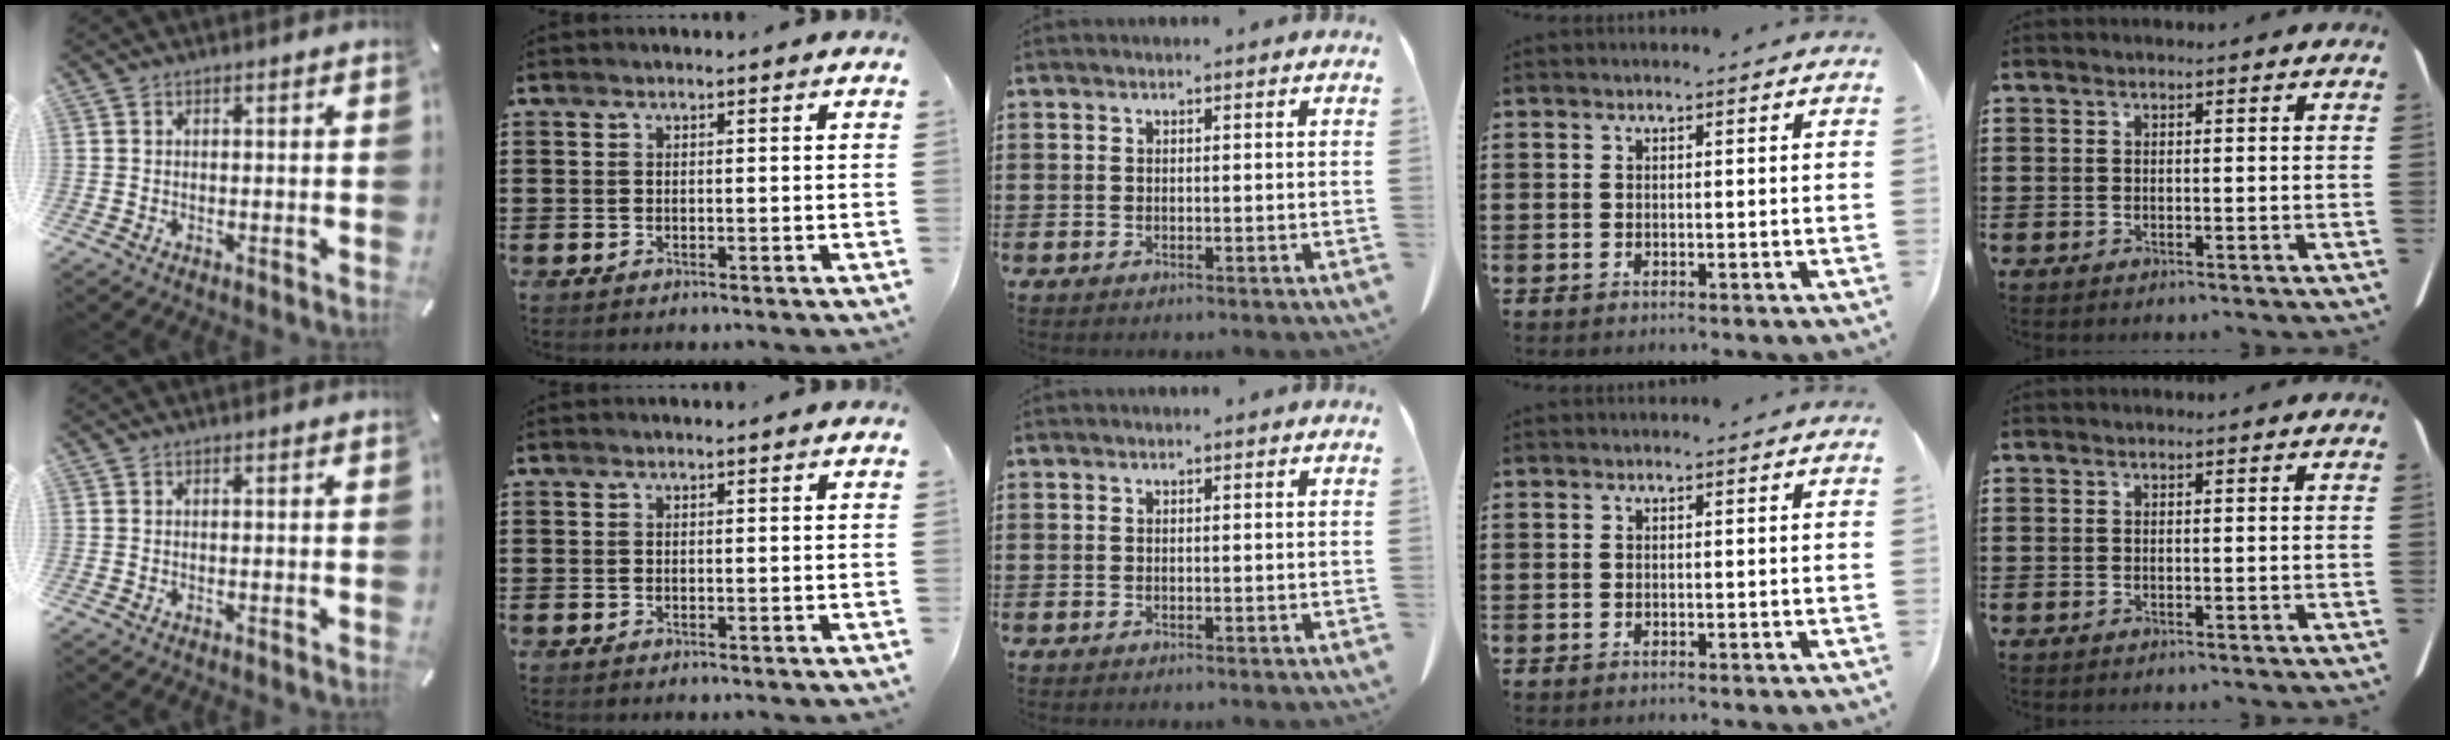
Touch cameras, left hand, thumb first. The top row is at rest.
{}